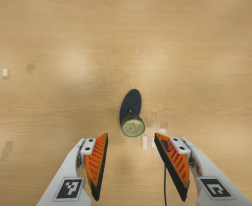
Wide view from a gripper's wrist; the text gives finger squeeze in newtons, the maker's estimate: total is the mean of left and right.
{"total": 0.0}